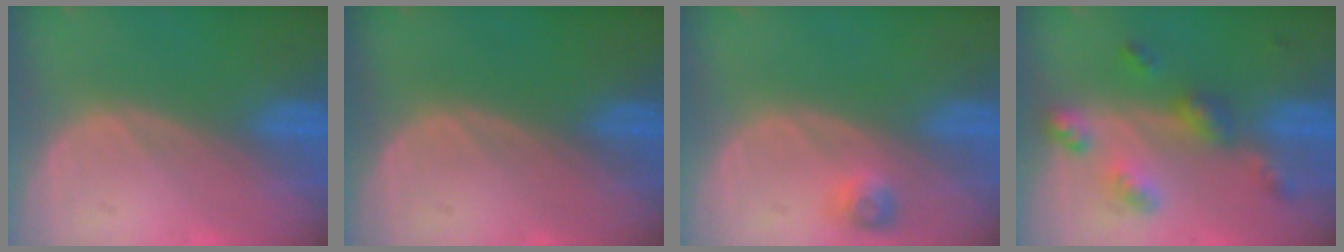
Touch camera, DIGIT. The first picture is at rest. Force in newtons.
{"total": 0.0}
{"total": 2.2, "press": 2.2, "slide": 0.4}
{"total": 6.6, "press": 5.9, "slide": 3.1}